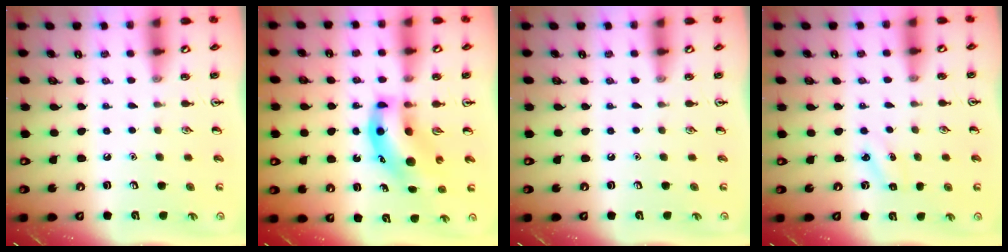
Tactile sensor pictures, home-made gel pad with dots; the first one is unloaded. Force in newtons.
{"total": 11.6, "press": 11.1, "slide": 3.3}
{"total": 0.0}
{"total": 2.5, "press": 2.3, "slide": 0.9}